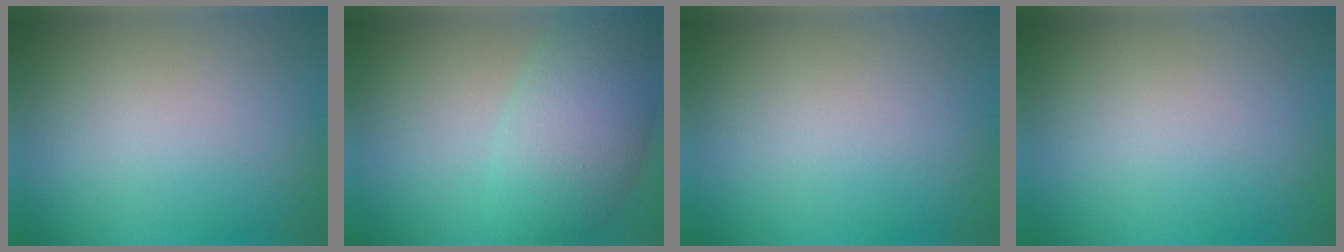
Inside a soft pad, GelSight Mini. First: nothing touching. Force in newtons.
{"total": 6.6, "press": 6.6, "slide": 0.1}
{"total": 0.0}
{"total": 0.0}